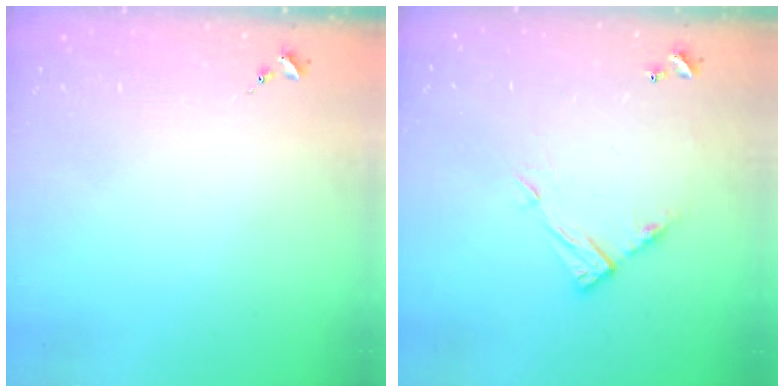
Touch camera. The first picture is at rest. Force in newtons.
{"total": 10.0, "press": 10.0, "slide": 0.5}